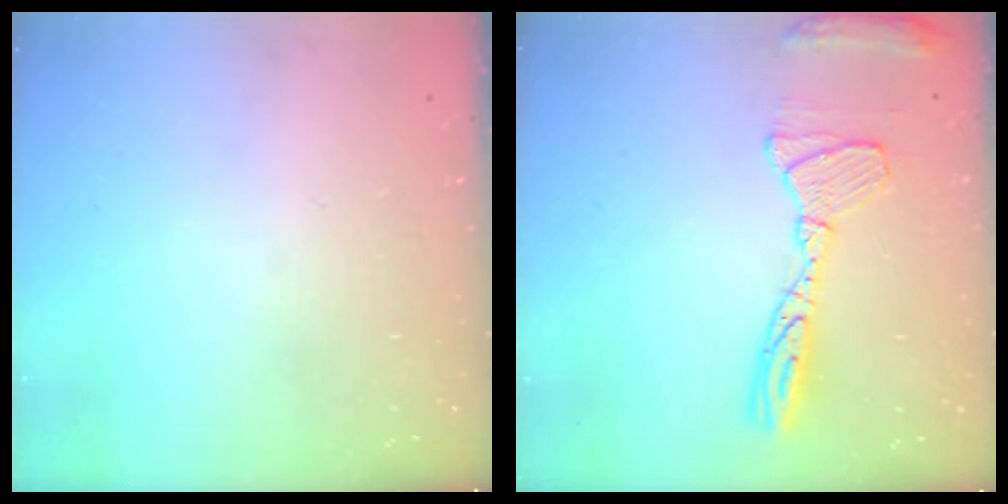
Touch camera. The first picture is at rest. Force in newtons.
{"total": 14.2, "press": 14.1, "slide": 1.2}